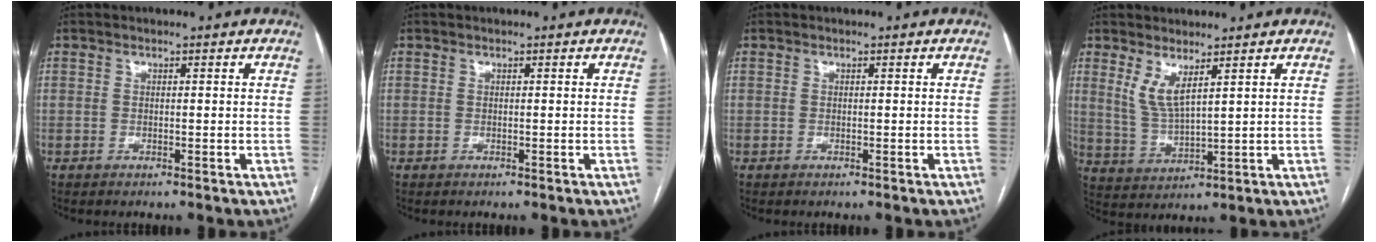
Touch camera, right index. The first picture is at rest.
{"total": 0.0}
{"total": 0.0}
{"total": 5.1, "force": [3.0, 0.9, 4.1], "torque": [-0.091, -0.015, 0.070]}